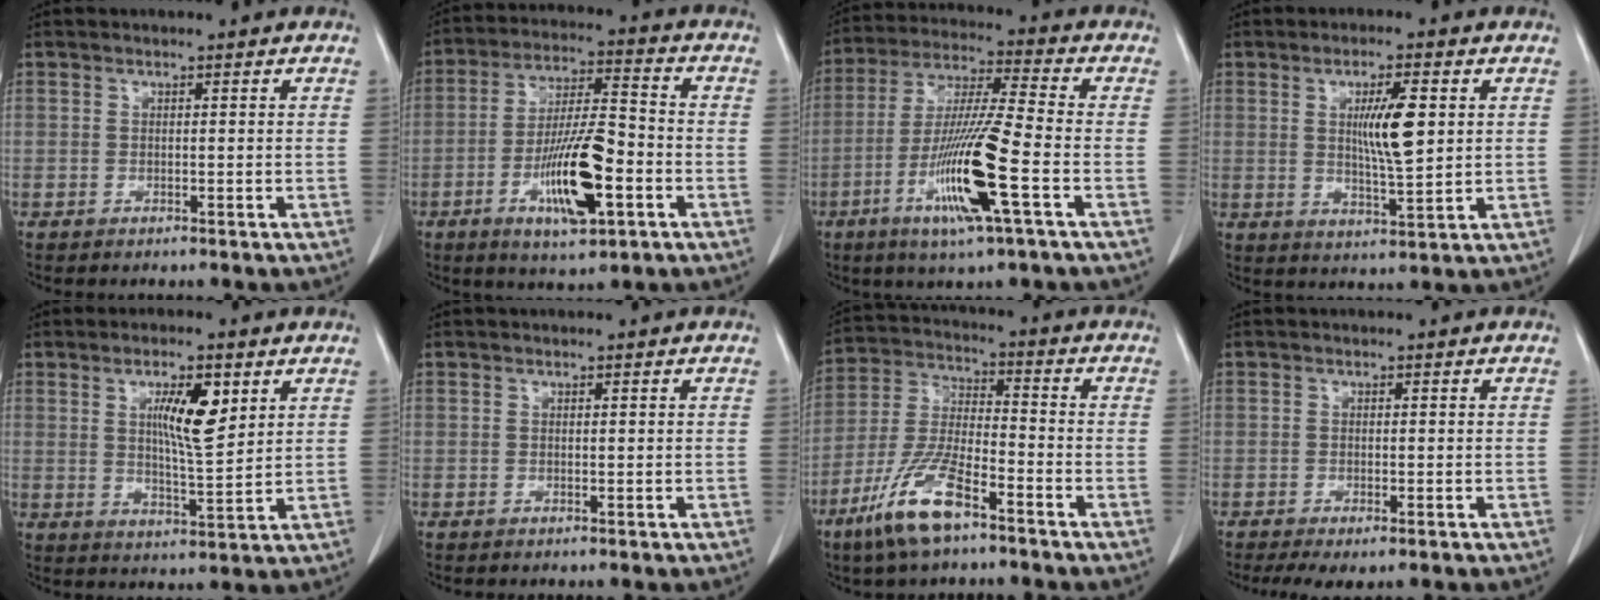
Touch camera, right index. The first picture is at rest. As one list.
[{"total": 13.3, "force": [-4.7, 2.9, 12.1], "torque": [-0.225, -0.005, -0.079]}, {"total": 14.7, "force": [-5.4, 0.0, 13.7], "torque": [-0.276, -0.020, -0.104]}, {"total": 7.6, "force": [1.6, 1.0, 7.3], "torque": [-0.125, -0.006, 0.031]}, {"total": 7.9, "force": [3.0, 1.4, 7.2], "torque": [-0.122, -0.005, 0.051]}, {"total": 0.0}, {"total": 11.7, "force": [-7.2, 2.6, 8.8], "torque": [-0.191, -0.016, -0.139]}, {"total": 3.5, "force": [-2.2, 1.2, 2.5], "torque": [-0.046, -0.010, -0.033]}]